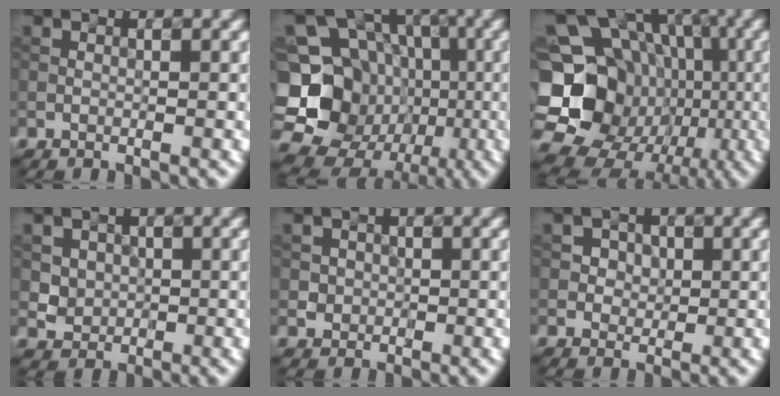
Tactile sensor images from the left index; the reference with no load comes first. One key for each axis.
{"total": 19.3, "fx": -4.9, "fy": 17.6, "fz": 6.4, "tx": -0.164, "ty": 0.003, "tz": -0.095}
{"total": 22.1, "fx": -4.7, "fy": 20.0, "fz": 8.3, "tx": -0.155, "ty": 0.025, "tz": -0.106}
{"total": 2.9, "fx": 0.8, "fy": 2.6, "fz": 1.1, "tx": -0.026, "ty": -0.003, "tz": 0.028}
{"total": 1.9, "fx": 0.4, "fy": 1.8, "fz": 0.6, "tx": -0.006, "ty": 0.002, "tz": 0.015}
{"total": 2.7, "fx": 1.0, "fy": 2.2, "fz": 1.2, "tx": -0.021, "ty": 0.003, "tz": 0.016}